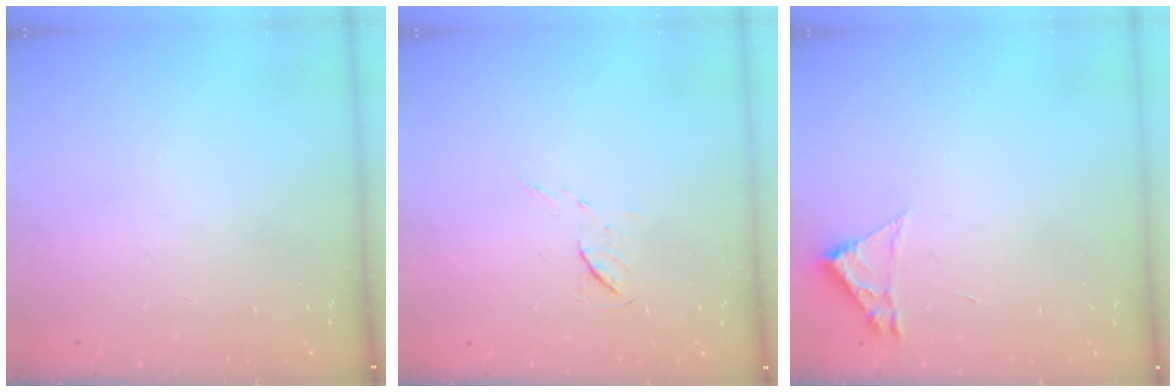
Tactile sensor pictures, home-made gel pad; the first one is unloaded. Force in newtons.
{"total": 5.3, "press": 5.3, "slide": 0.5}
{"total": 1.8, "press": 1.8, "slide": 0.2}